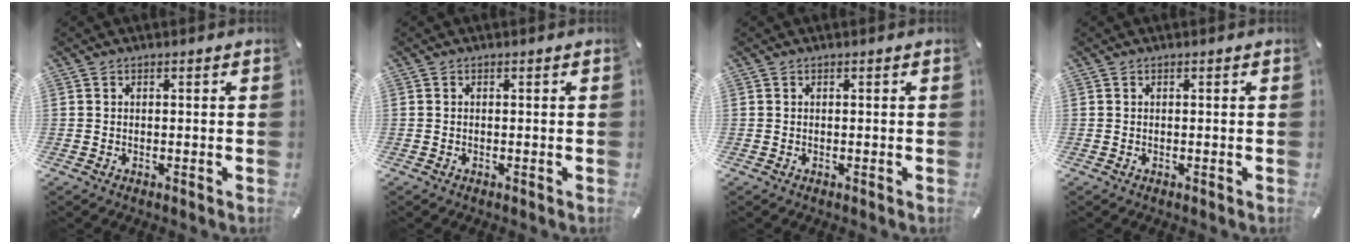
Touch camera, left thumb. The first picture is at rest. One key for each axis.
{"total": 0.0}
{"total": 0.0}
{"total": 0.0}